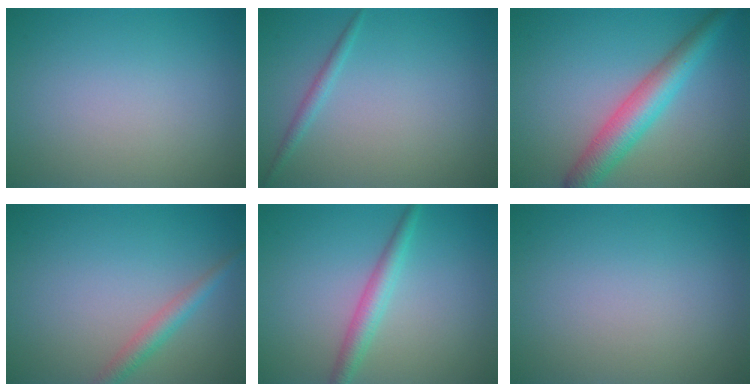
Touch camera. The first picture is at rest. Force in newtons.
{"total": 1.1, "press": 1.1, "slide": 0.1}
{"total": 5.0, "press": 5.0, "slide": 0.1}
{"total": 2.1, "press": 2.1, "slide": 0.0}
{"total": 2.5, "press": 2.5, "slide": 0.1}
{"total": 0.0}